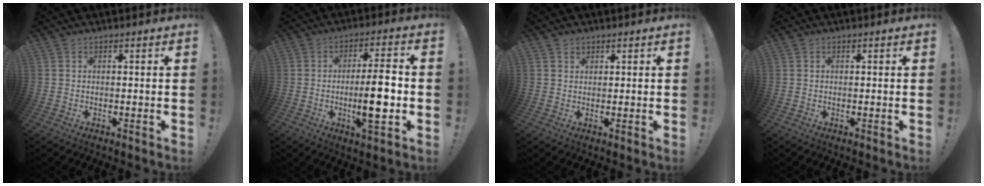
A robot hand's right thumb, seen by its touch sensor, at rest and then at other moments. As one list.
[{"total": 12.3, "force": [-1.9, 2.6, 11.9], "torque": [-0.204, -0.005, -0.042]}, {"total": 1.4, "force": [1.2, 0.8, 0.1], "torque": [0.005, -0.008, 0.021]}, {"total": 0.0}]